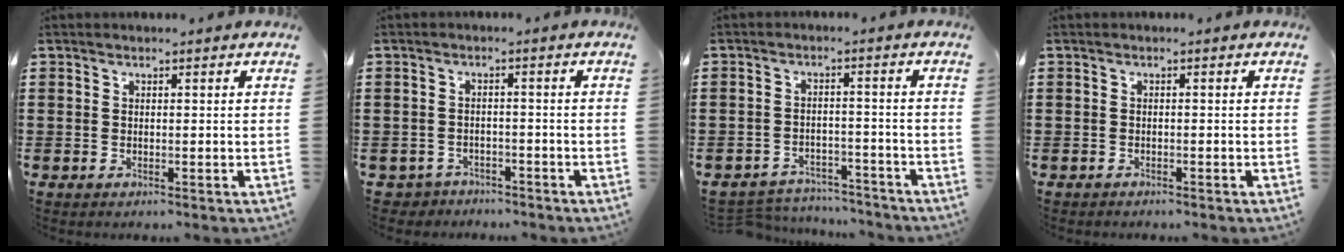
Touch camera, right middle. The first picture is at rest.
{"total": 2.6, "force": [-2.5, 0.8, -0.3], "torque": [-0.005, 0.000, -0.056]}
{"total": 4.2, "force": [-4.1, 0.6, 0.1], "torque": [-0.013, 0.003, -0.091]}
{"total": 0.7, "force": [-0.6, 0.2, 0.0], "torque": [-0.001, 0.001, -0.014]}